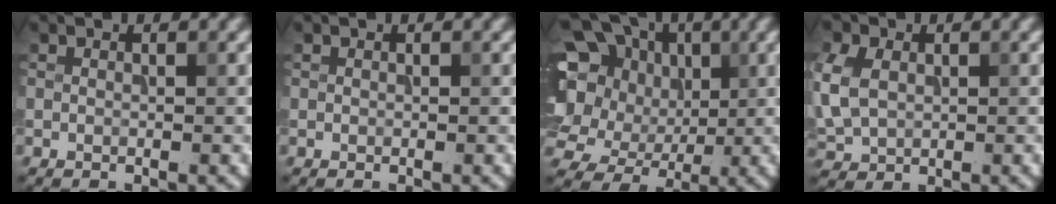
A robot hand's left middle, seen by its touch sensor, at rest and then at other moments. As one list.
[{"total": 0.0}, {"total": 14.4, "force": [3.5, 12.2, 6.9], "torque": [-0.170, 0.042, 0.045]}, {"total": 6.2, "force": [0.8, 4.8, 3.9], "torque": [-0.124, 0.014, 0.016]}]